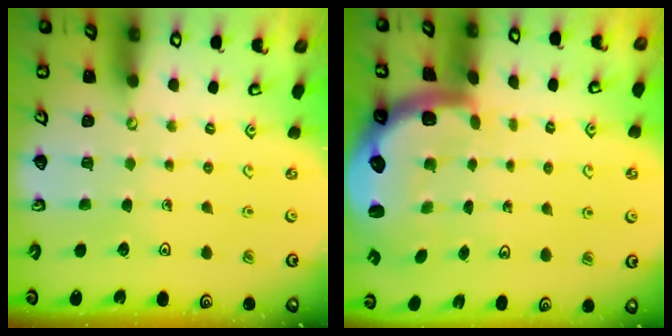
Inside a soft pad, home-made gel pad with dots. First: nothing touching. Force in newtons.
{"total": 2.8, "press": 2.5, "slide": 1.4}